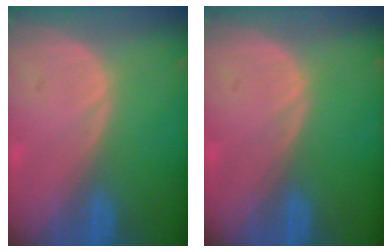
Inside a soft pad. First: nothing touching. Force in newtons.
{"total": 0.0}